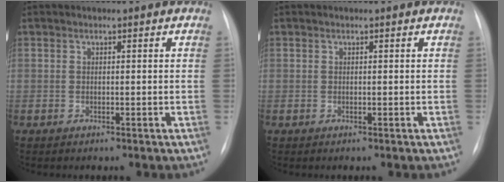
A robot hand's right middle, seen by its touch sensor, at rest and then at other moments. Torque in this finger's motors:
{"motor_torque": [-0.05, 0.05, -0.02, 0.00]}